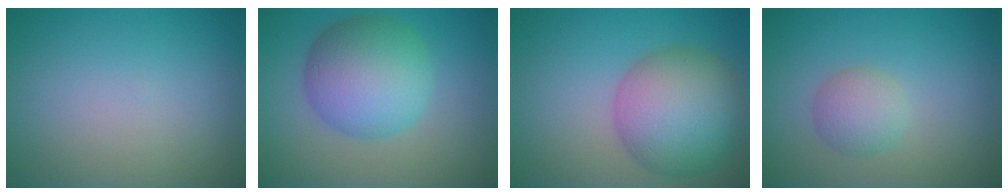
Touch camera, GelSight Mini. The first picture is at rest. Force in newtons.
{"total": 8.0, "press": 8.0, "slide": 0.1}
{"total": 9.3, "press": 9.3, "slide": 0.4}
{"total": 2.5, "press": 2.4, "slide": 0.2}